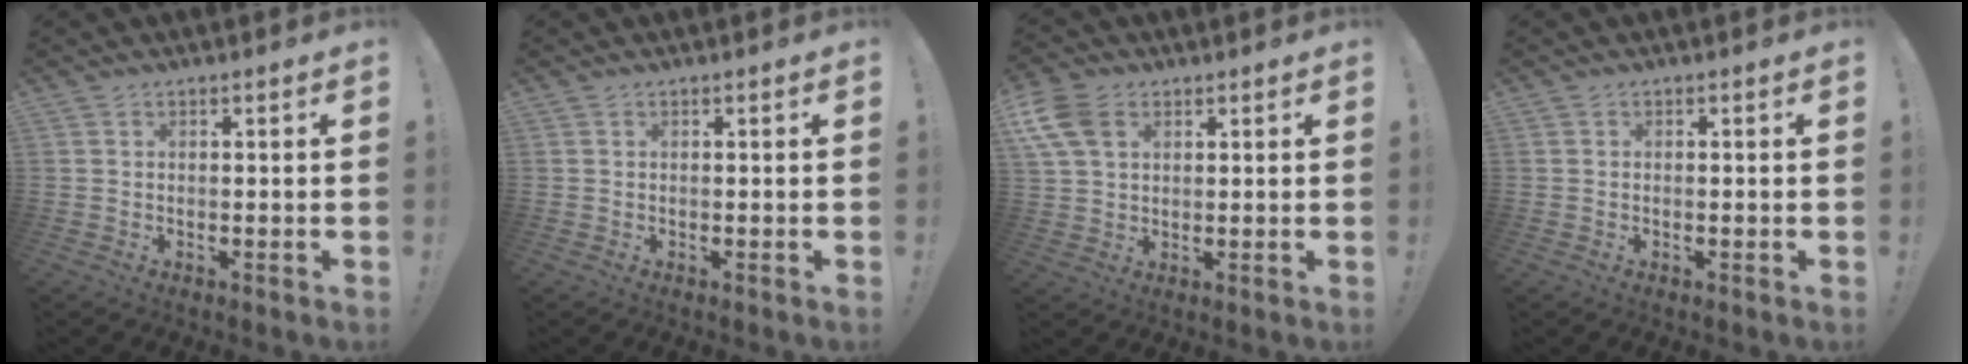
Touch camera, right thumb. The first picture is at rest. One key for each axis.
{"total": 0.0}
{"total": 10.4, "fx": 3.8, "fy": 7.1, "fz": 6.6, "tx": -0.131, "ty": -0.008, "tz": 0.075}
{"total": 0.0}